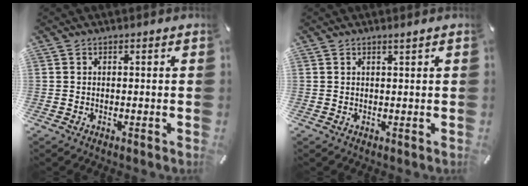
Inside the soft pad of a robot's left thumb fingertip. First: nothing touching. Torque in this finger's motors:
{"motor_torque": [-0.01, -0.02, 0.03, -0.05, 0.02]}